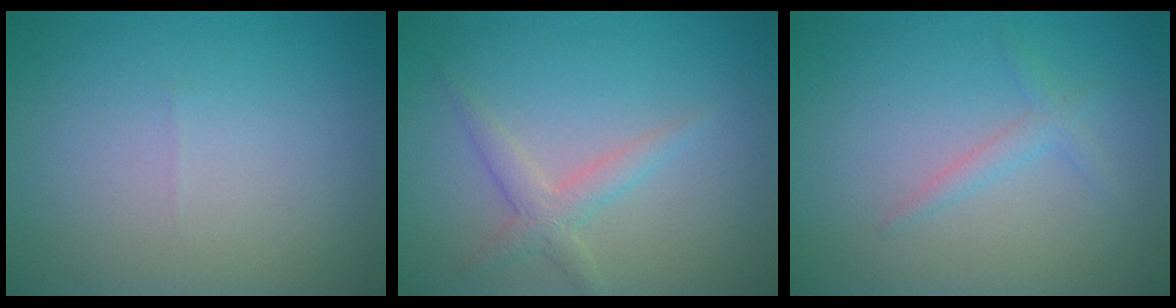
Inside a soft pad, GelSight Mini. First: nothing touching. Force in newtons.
{"total": 2.2, "press": 2.2, "slide": 0.0}
{"total": 1.3, "press": 1.3, "slide": 0.1}